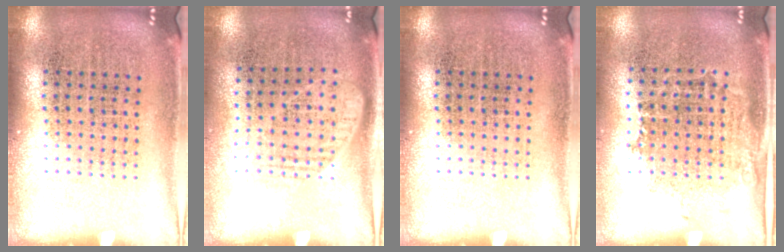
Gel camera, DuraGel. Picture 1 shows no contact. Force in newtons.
{"total": 1.1, "press": 0.9, "slide": 0.6}
{"total": 0.0}
{"total": 1.0, "press": 0.9, "slide": 0.6}